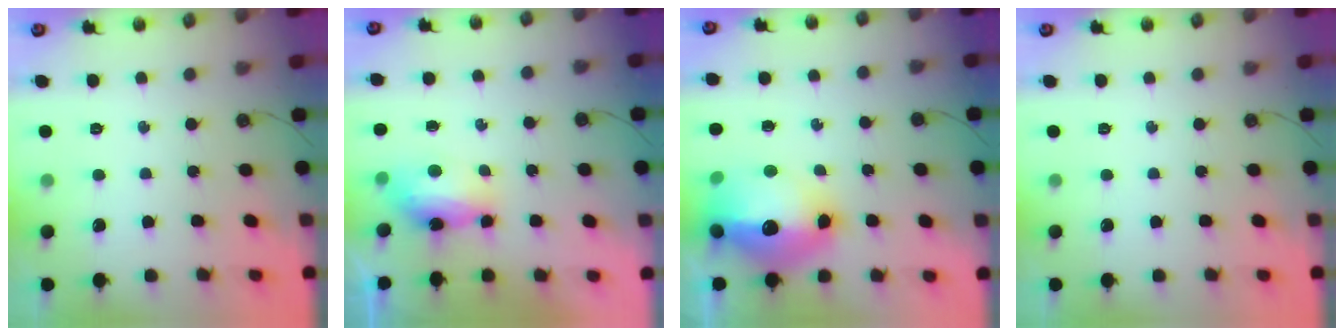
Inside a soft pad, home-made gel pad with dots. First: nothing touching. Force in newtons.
{"total": 12.4, "press": 9.1, "slide": 8.5}
{"total": 19.9, "press": 19.2, "slide": 5.2}
{"total": 0.0}